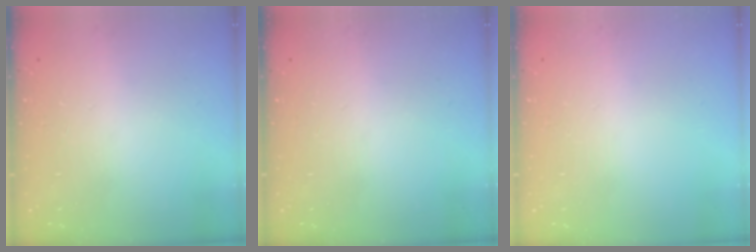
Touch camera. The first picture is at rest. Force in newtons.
{"total": 0.0}
{"total": 0.0}